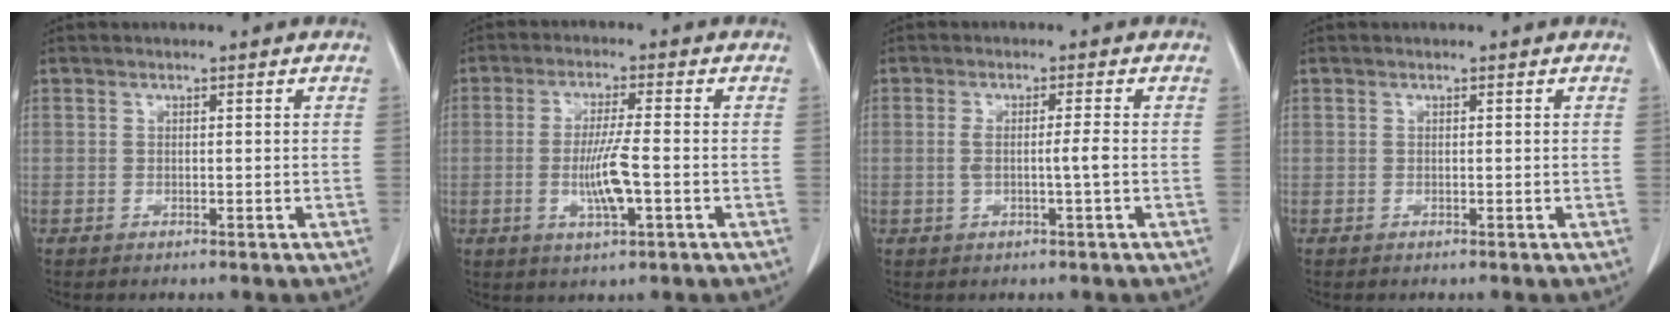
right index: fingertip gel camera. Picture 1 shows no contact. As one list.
[{"total": 6.6, "force": [-1.4, 0.4, 6.4], "torque": [-0.126, -0.008, -0.025]}, {"total": 2.8, "force": [-0.4, -0.4, 2.8], "torque": [-0.053, 0.000, -0.004]}, {"total": 0.0}]